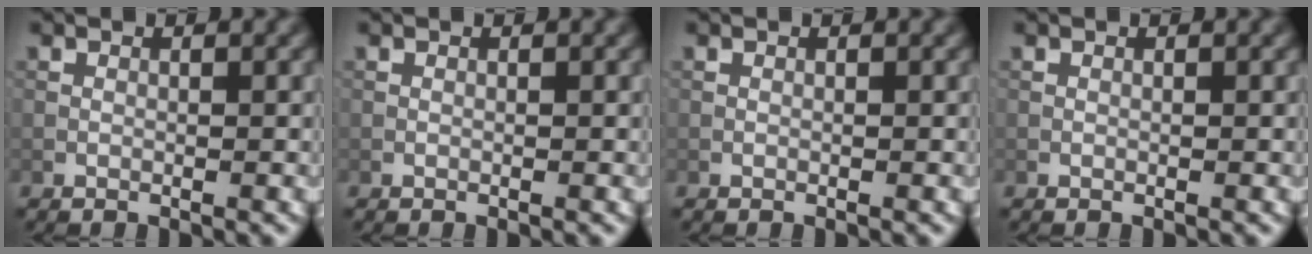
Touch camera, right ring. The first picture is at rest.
{"total": 0.0}
{"total": 0.0}
{"total": 0.0}